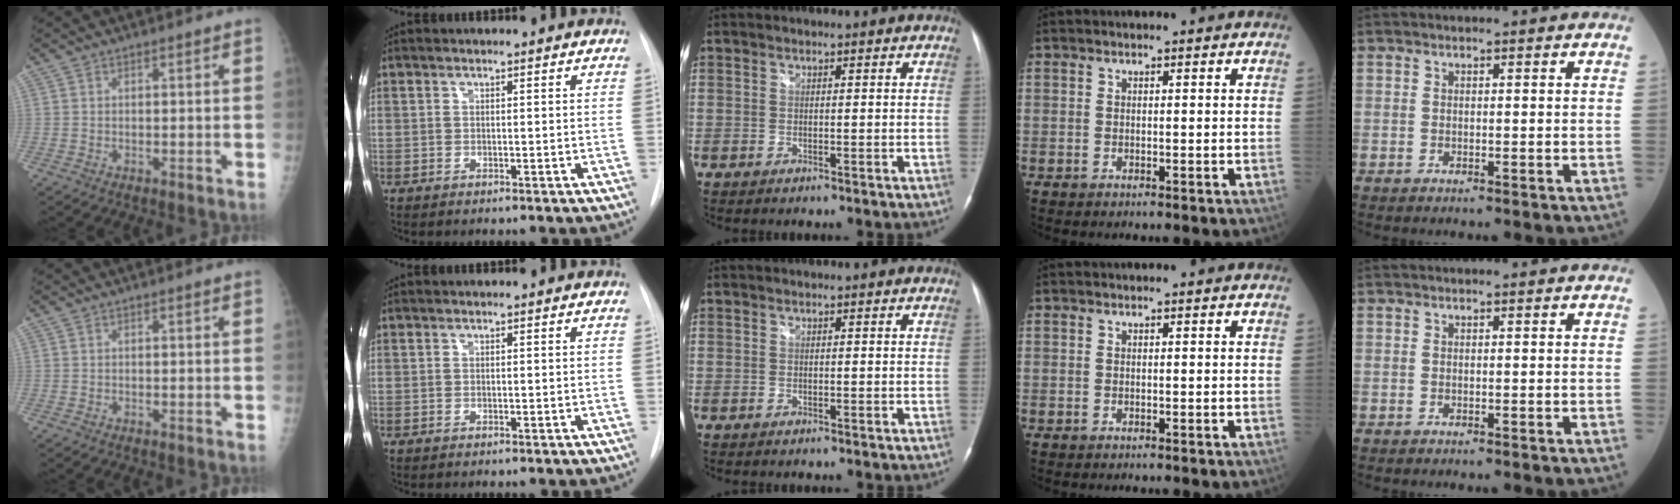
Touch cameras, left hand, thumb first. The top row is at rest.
{}